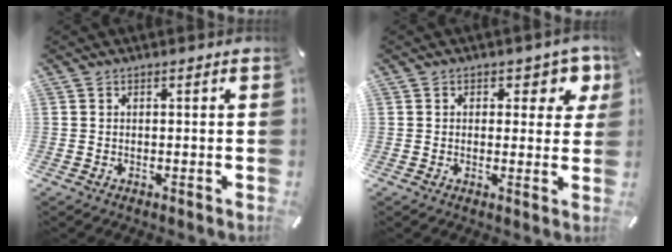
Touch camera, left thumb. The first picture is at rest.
{"total": 5.8, "force": [2.5, 3.6, 3.8], "torque": [-0.034, -0.009, 0.037]}